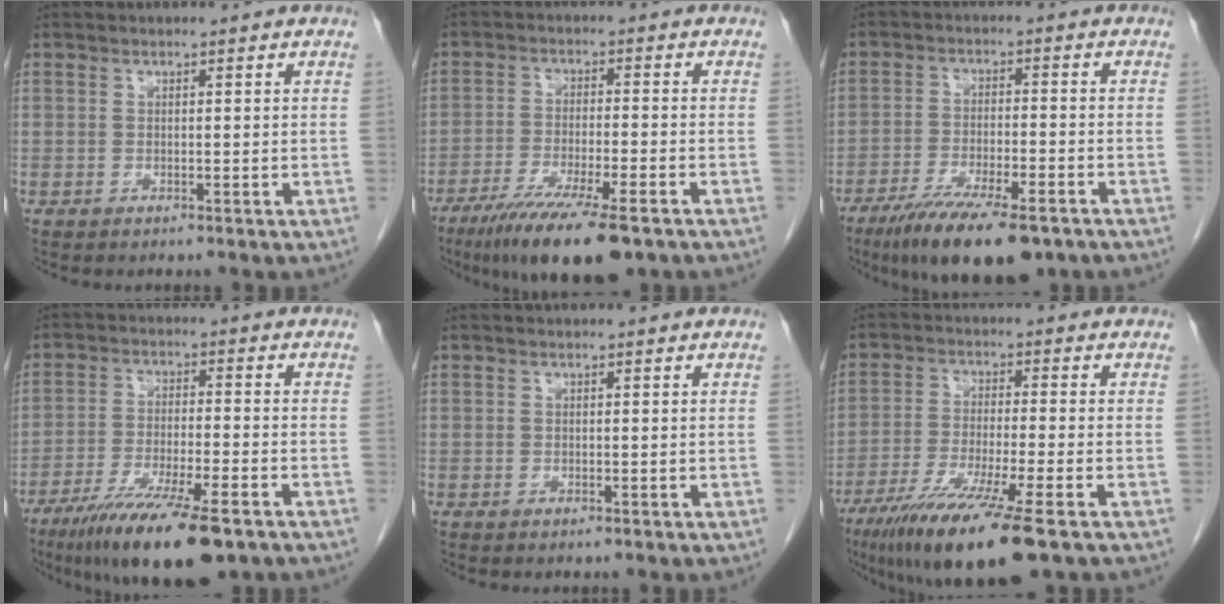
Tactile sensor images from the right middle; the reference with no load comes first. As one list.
[{"total": 13.3, "force": [-9.3, 1.7, 9.4], "torque": [-0.159, -0.034, -0.150]}, {"total": 13.8, "force": [-9.8, 3.2, 9.2], "torque": [-0.150, -0.028, -0.158]}, {"total": 14.7, "force": [-10.0, 2.1, 10.6], "torque": [-0.179, -0.038, -0.166]}, {"total": 0.0}, {"total": 13.5, "force": [-8.6, -0.3, 10.4], "torque": [-0.198, -0.044, -0.149]}]